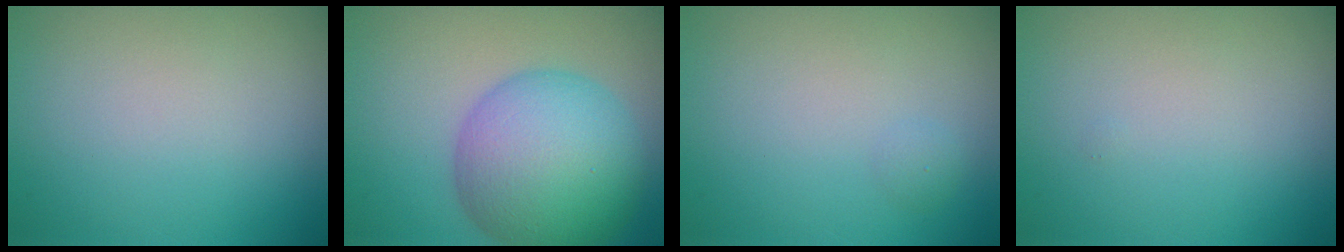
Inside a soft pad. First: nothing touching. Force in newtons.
{"total": 9.9, "press": 9.9, "slide": 0.2}
{"total": 0.6, "press": 0.6, "slide": 0.0}
{"total": 0.0}